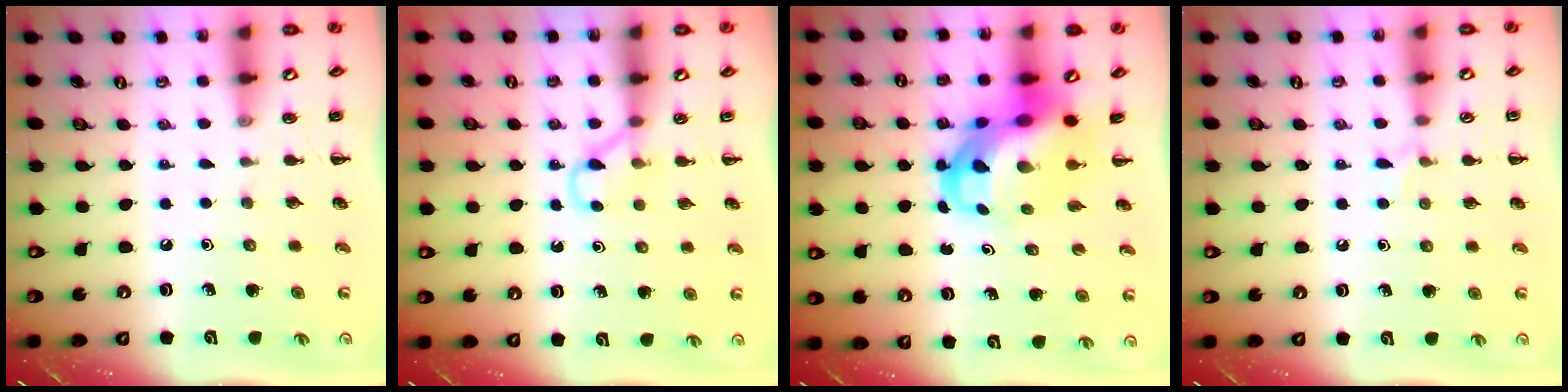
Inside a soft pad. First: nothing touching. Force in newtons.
{"total": 3.9, "press": 3.7, "slide": 1.2}
{"total": 10.1, "press": 9.7, "slide": 2.8}
{"total": 4.9, "press": 4.6, "slide": 1.8}